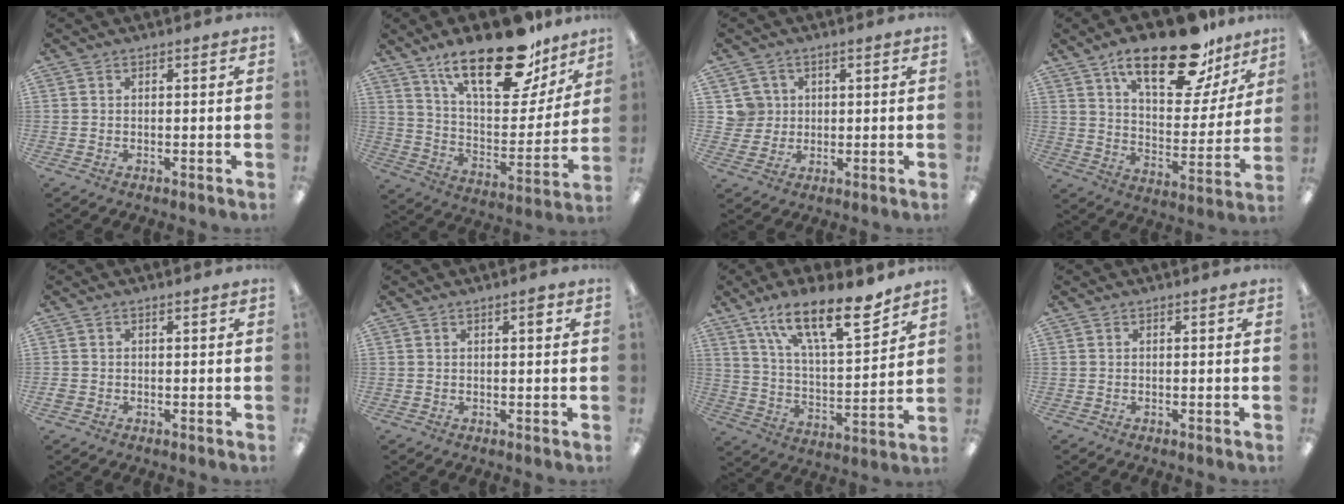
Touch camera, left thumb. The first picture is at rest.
{"total": 25.3, "force": [16.9, 10.4, 15.8], "torque": [-0.237, -0.104, 0.285]}
{"total": 5.2, "force": [1.7, 4.9, 0.1], "torque": [-0.007, 0.004, 0.030]}
{"total": 22.6, "force": [15.1, 9.1, 14.2], "torque": [-0.212, -0.085, 0.250]}
{"total": 1.2, "force": [-0.3, 1.0, 0.6], "torque": [-0.010, 0.004, -0.007]}
{"total": 1.9, "force": [0.9, 0.5, 1.6], "torque": [-0.017, -0.002, 0.011]}
{"total": 18.8, "force": [13.3, 6.1, 11.7], "torque": [-0.190, -0.074, 0.222]}
{"total": 0.0}